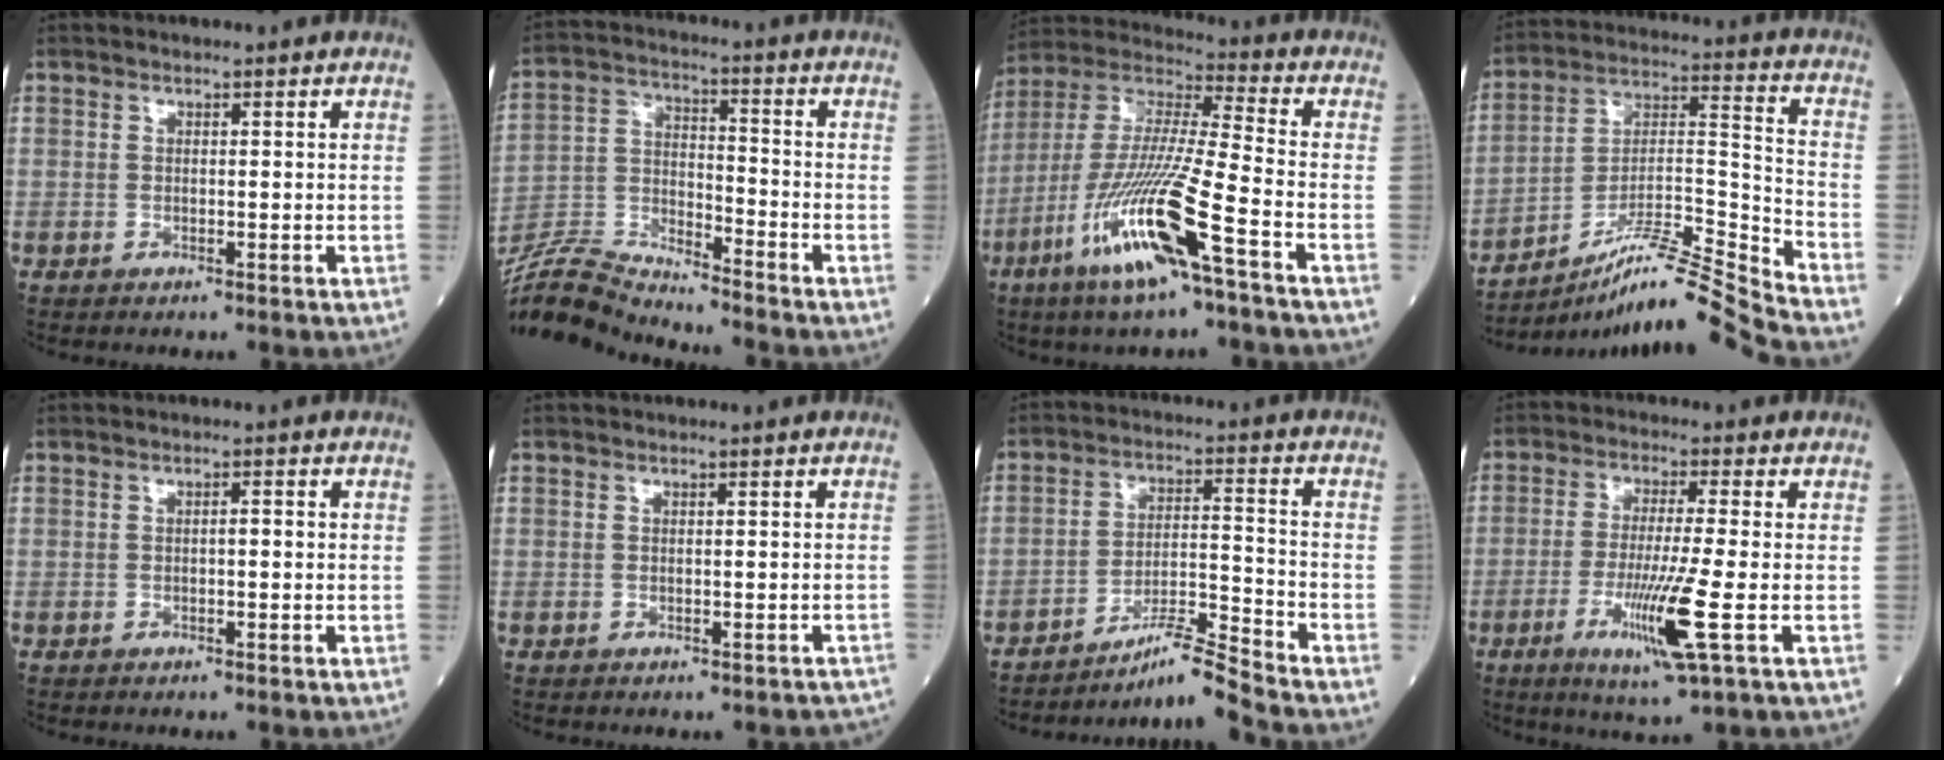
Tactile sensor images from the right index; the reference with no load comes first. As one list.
[{"total": 11.7, "force": [-11.6, -0.7, 1.6], "torque": [-0.042, 0.019, -0.224]}, {"total": 17.7, "force": [-8.2, 0.6, 15.6], "torque": [-0.338, -0.030, -0.161]}, {"total": 15.2, "force": [-13.3, -3.0, 6.7], "torque": [-0.107, 0.023, -0.229]}, {"total": 1.0, "force": [-0.1, 0.2, 1.0], "torque": [-0.015, 0.002, -0.001]}, {"total": 2.1, "force": [-1.8, 1.1, 0.4], "torque": [0.003, 0.010, -0.021]}, {"total": 7.9, "force": [-7.2, -2.6, 1.9], "torque": [-0.039, 0.005, -0.126]}, {"total": 9.8, "force": [-3.2, -0.6, 9.2], "torque": [-0.177, -0.027, -0.059]}]